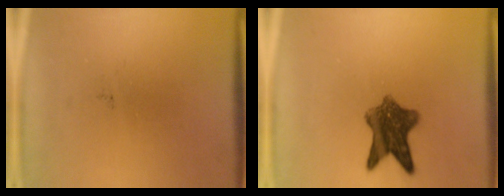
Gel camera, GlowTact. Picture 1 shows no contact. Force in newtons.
{"total": 8.0}